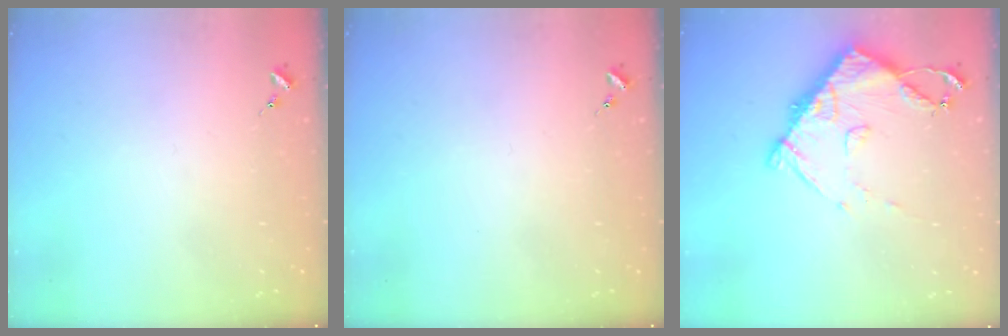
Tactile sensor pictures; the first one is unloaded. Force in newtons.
{"total": 0.0}
{"total": 10.7, "press": 10.7, "slide": 1.3}